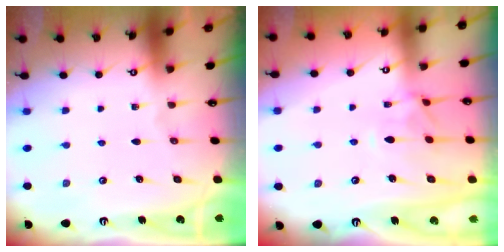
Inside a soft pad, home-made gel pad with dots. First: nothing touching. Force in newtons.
{"total": 1.4, "press": 1.1, "slide": 0.9}